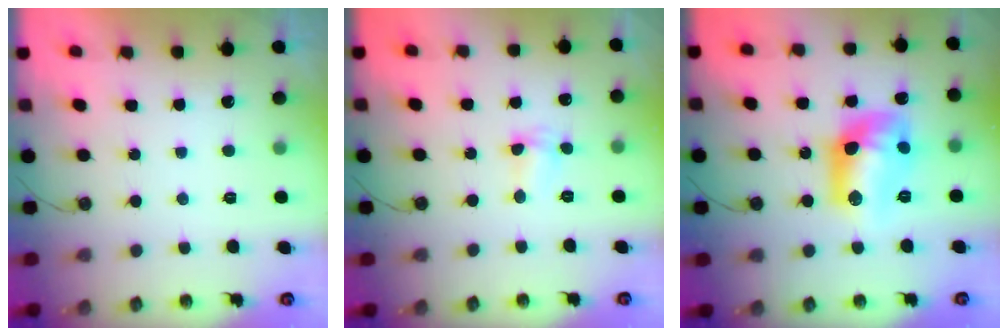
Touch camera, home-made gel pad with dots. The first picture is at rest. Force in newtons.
{"total": 2.1, "press": 2.0, "slide": 0.5}
{"total": 12.2, "press": 12.2, "slide": 0.7}